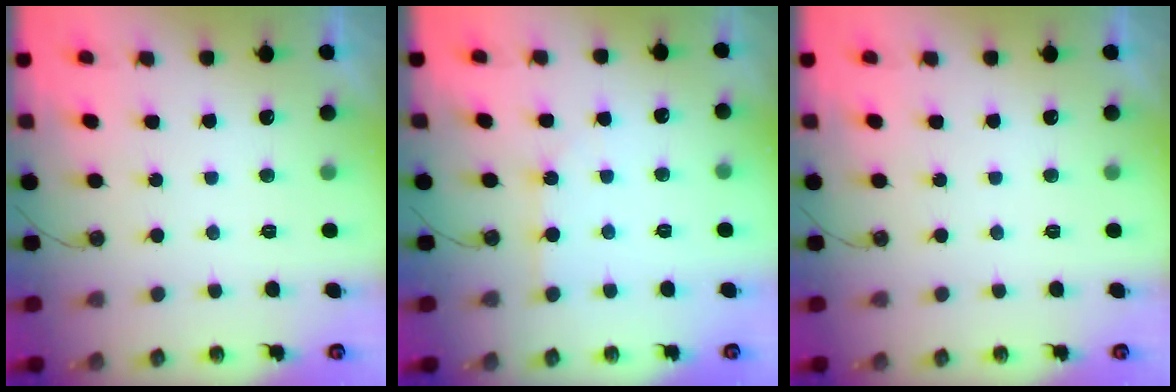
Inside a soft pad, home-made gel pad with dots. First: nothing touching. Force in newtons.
{"total": 2.8, "press": 2.8, "slide": 0.4}
{"total": 0.0}